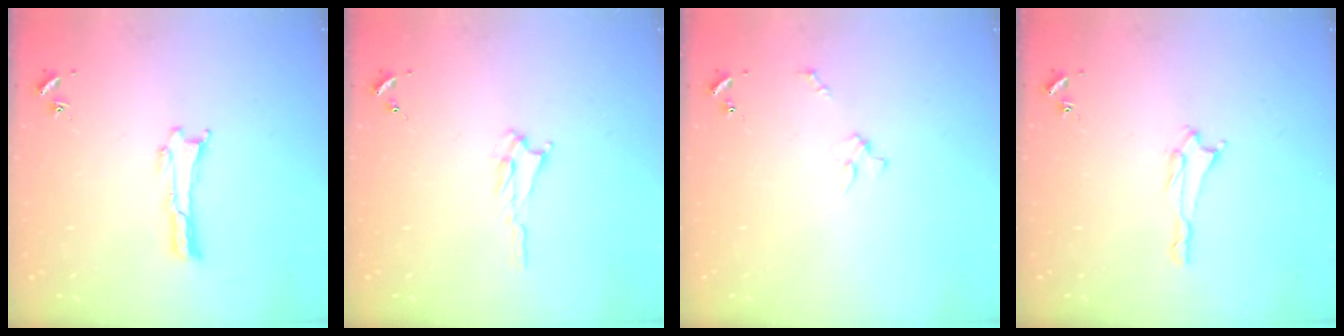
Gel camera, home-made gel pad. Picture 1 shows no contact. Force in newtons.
{"total": 1.6, "press": 1.5, "slide": 0.4}
{"total": 2.0, "press": 2.0, "slide": 0.2}
{"total": 1.3, "press": 1.3, "slide": 0.1}